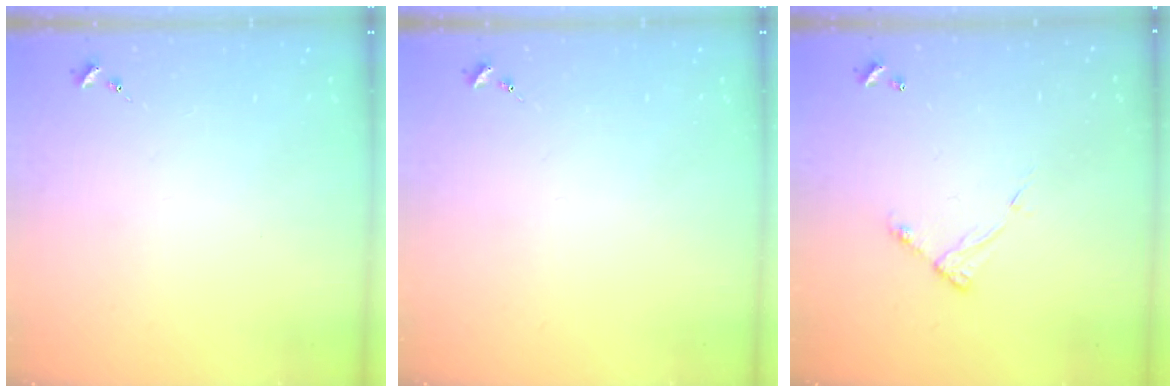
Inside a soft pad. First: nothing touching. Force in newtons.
{"total": 0.0}
{"total": 6.4, "press": 6.4, "slide": 0.6}